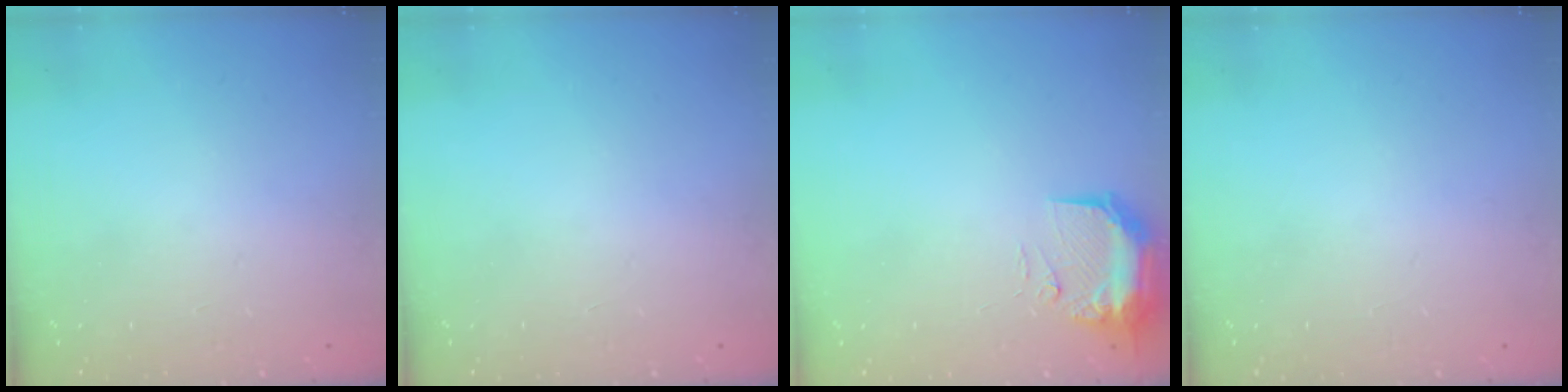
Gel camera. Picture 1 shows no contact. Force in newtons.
{"total": 0.0}
{"total": 11.4, "press": 10.0, "slide": 5.4}
{"total": 0.0}